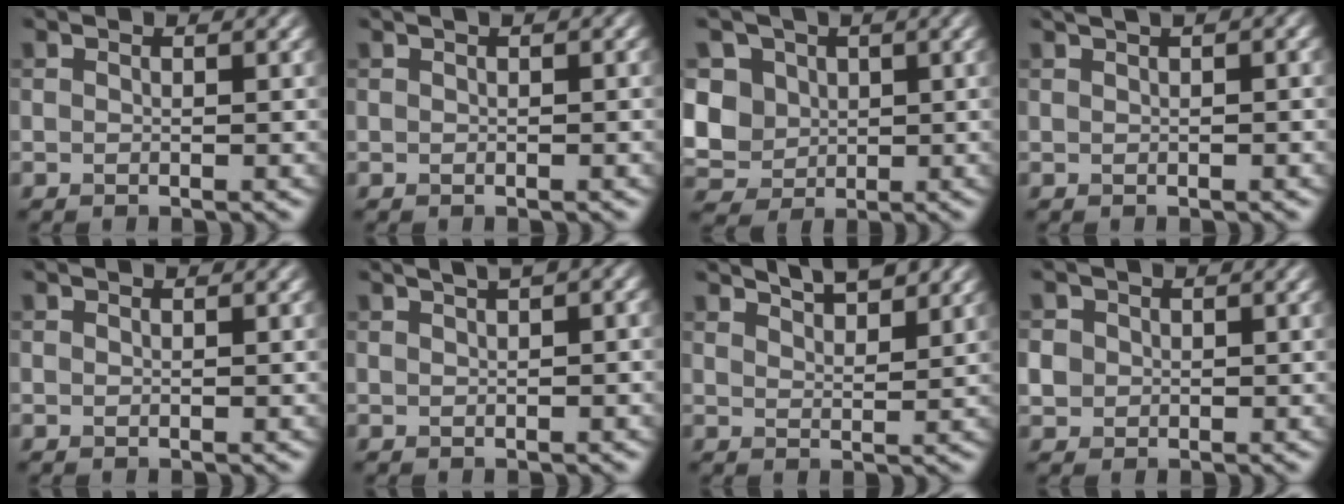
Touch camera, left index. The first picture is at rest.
{"total": 0.9, "force": [0.4, 0.2, 0.8], "torque": [-0.008, 0.005, 0.007]}
{"total": 6.9, "force": [1.2, 5.9, 3.2], "torque": [-0.072, 0.017, 0.016]}
{"total": 3.7, "force": [1.9, 1.3, 2.8], "torque": [-0.033, 0.018, 0.019]}
{"total": 0.0}
{"total": 5.3, "force": [2.6, 2.2, 4.0], "torque": [-0.042, 0.034, 0.024]}
{"total": 3.4, "force": [3.0, 0.7, 1.5], "torque": [-0.017, 0.001, 0.044]}
{"total": 1.9, "force": [0.0, 1.9, 0.4], "torque": [-0.009, -0.001, 0.002]}